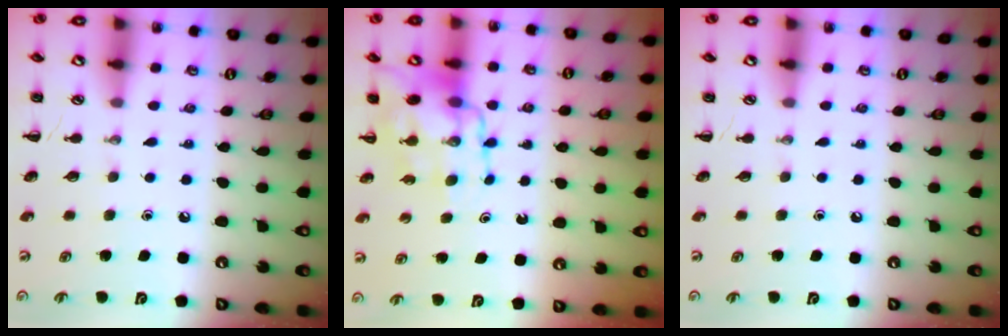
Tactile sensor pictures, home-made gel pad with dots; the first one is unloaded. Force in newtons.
{"total": 11.0, "press": 10.7, "slide": 2.7}
{"total": 0.0}